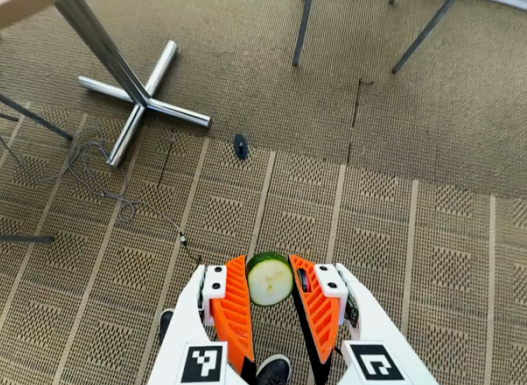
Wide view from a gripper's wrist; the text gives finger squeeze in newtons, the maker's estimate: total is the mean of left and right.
{"total": 7.4, "left": 7.1, "right": 7.7}